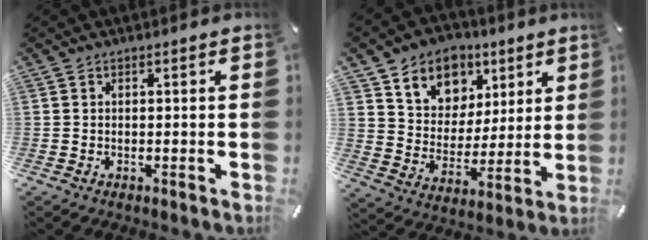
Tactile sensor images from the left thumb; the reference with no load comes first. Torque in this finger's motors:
{"motor_torque": [1.83, 1.83, 1.39, -1.38, 0.12]}